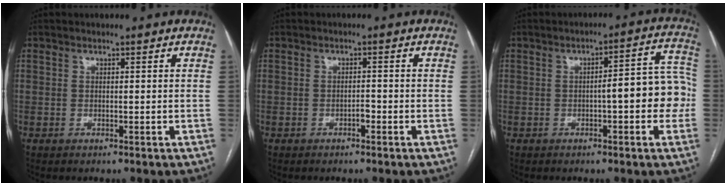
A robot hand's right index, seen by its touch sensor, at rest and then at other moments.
{"total": 1.2, "force": [-0.7, 0.4, 0.9], "torque": [-0.013, 0.002, -0.012]}
{"total": 8.6, "force": [-1.4, 2.0, 8.2], "torque": [-0.094, 0.035, -0.018]}